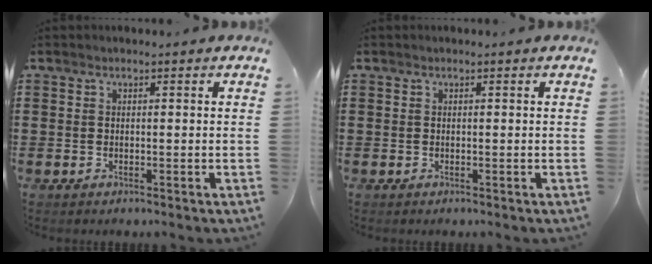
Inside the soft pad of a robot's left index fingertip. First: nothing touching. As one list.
[{"total": 0.0}]